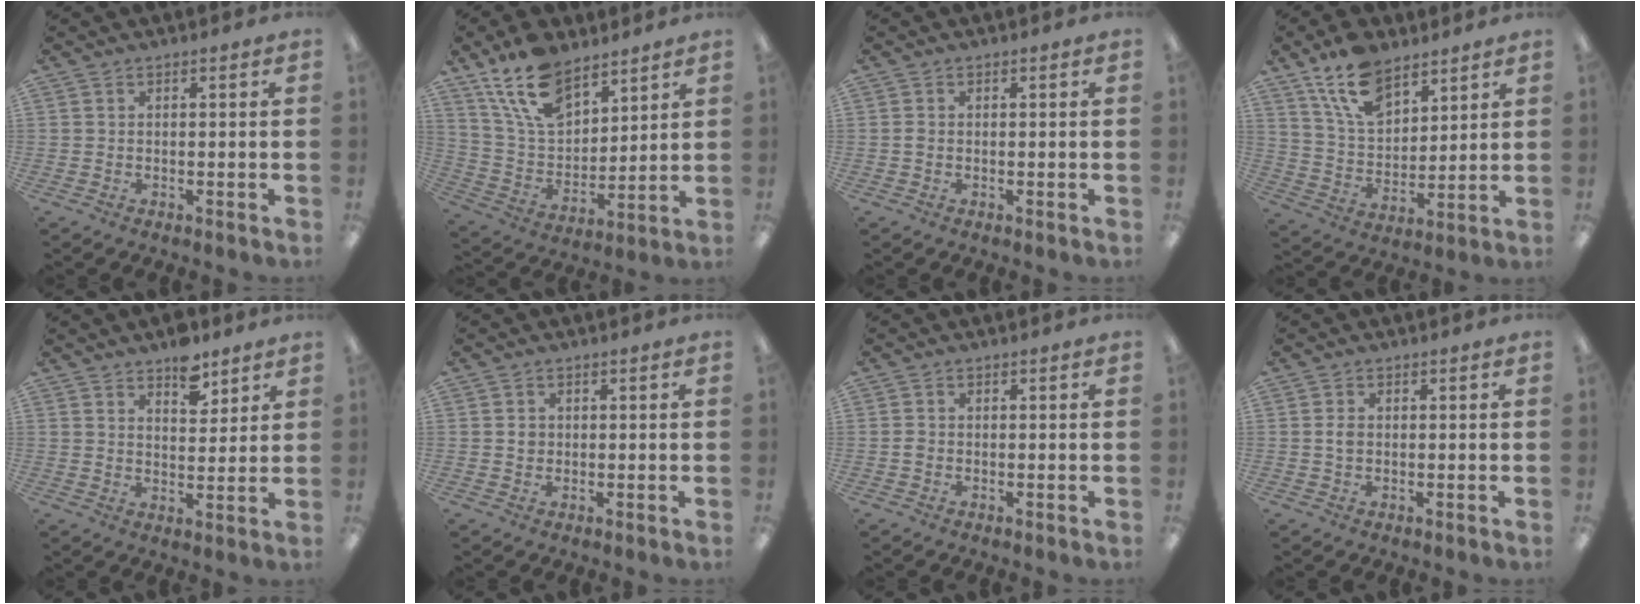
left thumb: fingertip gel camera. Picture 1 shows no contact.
{"total": 16.3, "force": [10.9, 8.6, 8.5], "torque": [-0.165, -0.044, 0.205]}
{"total": 0.8, "force": [-0.1, 0.6, 0.6], "torque": [-0.011, 0.003, -0.003]}
{"total": 13.9, "force": [9.4, 7.4, 7.1], "torque": [-0.132, -0.036, 0.175]}
{"total": 6.8, "force": [5.1, 3.5, 2.9], "torque": [-0.024, -0.030, 0.086]}
{"total": 1.6, "force": [0.3, 1.4, 0.7], "torque": [-0.007, 0.004, 0.001]}
{"total": 0.9, "force": [-0.2, 0.8, 0.4], "torque": [-0.008, 0.004, -0.005]}
{"total": 2.1, "force": [0.2, 1.3, 1.6], "torque": [-0.031, 0.004, 0.002]}